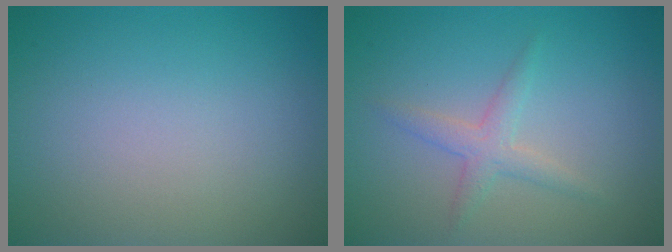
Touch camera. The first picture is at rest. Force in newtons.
{"total": 1.9, "press": 1.9, "slide": 0.0}